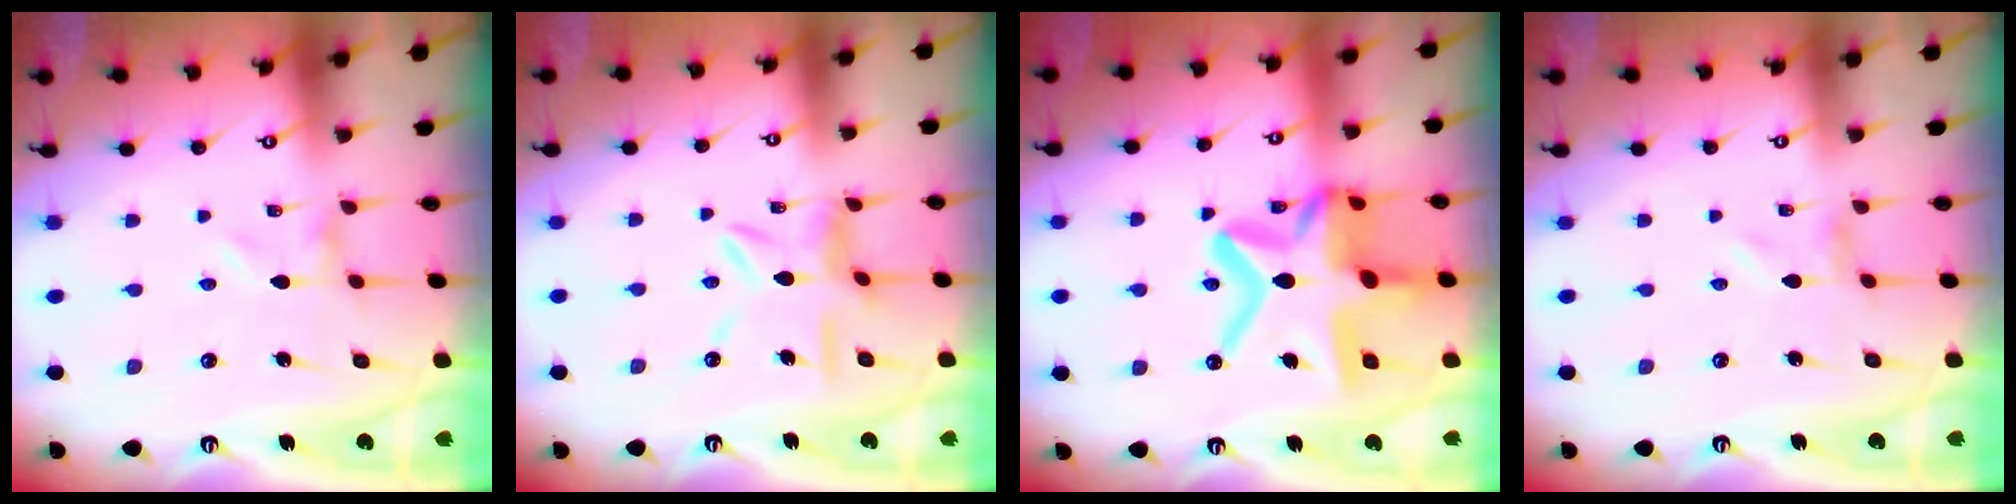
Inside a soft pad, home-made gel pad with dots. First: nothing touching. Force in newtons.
{"total": 11.3, "press": 11.2, "slide": 1.0}
{"total": 22.6, "press": 22.5, "slide": 2.1}
{"total": 0.0}